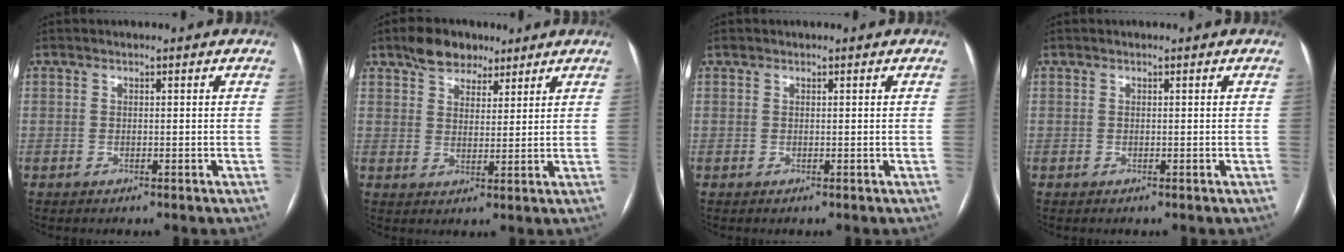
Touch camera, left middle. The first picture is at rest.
{"total": 6.4, "force": [4.6, 3.7, 2.4], "torque": [-0.039, 0.015, 0.079]}
{"total": 0.0}
{"total": 0.0}